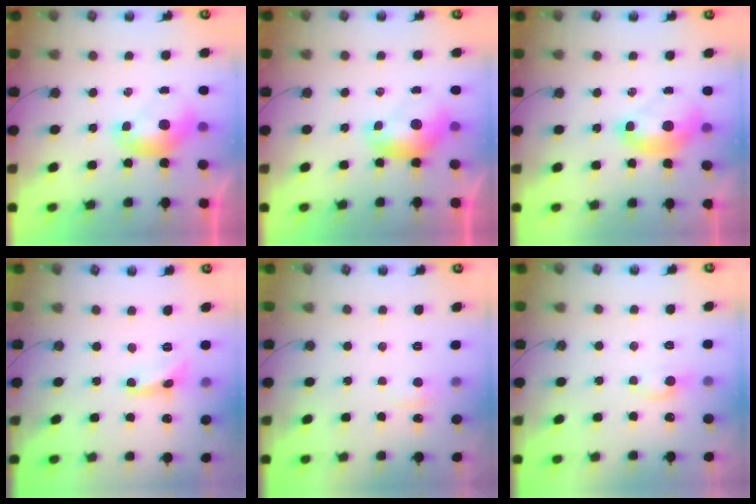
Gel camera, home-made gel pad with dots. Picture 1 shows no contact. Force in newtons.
{"total": 0.9, "press": 0.6, "slide": 0.6}
{"total": 2.5, "press": 2.5, "slide": 0.6}
{"total": 1.4, "press": 1.3, "slide": 0.3}
{"total": 2.3, "press": 2.2, "slide": 0.5}
{"total": 1.0, "press": 0.9, "slide": 0.5}